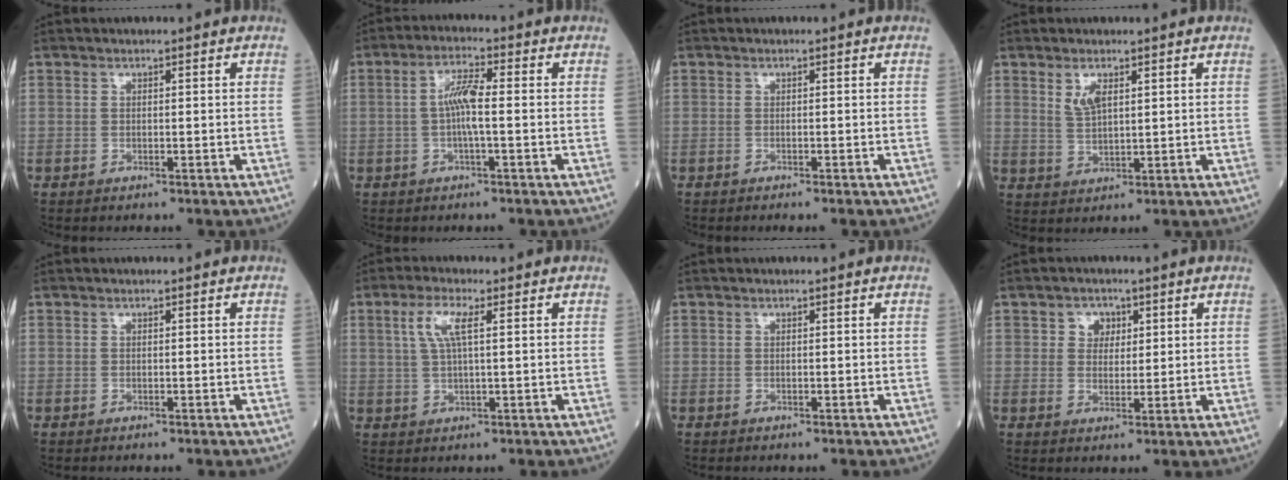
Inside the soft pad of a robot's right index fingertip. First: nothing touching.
{"total": 4.6, "force": [-0.2, 0.3, 4.6], "torque": [-0.092, 0.007, -0.002]}
{"total": 1.6, "force": [-1.4, 0.0, 0.9], "torque": [-0.015, -0.001, -0.013]}
{"total": 3.3, "force": [1.8, 1.1, 2.6], "torque": [-0.057, -0.001, 0.044]}
{"total": 0.0}
{"total": 4.8, "force": [1.8, 0.9, 4.4], "torque": [-0.099, 0.009, 0.041]}
{"total": 0.0}
{"total": 3.3, "force": [1.5, 2.6, 1.3], "torque": [-0.018, 0.005, 0.026]}